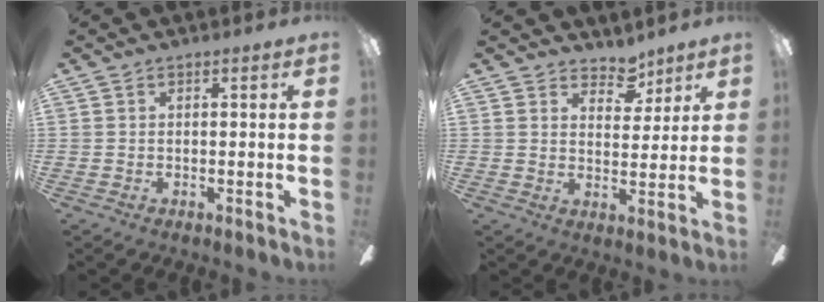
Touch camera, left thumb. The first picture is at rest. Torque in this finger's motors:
{"motor_torque": [0.26, 0.09, -0.46, 0.17, 0.02]}